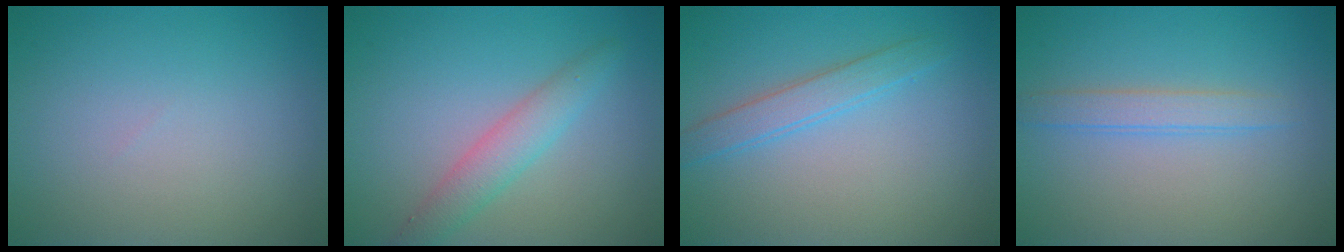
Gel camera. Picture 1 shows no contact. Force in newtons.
{"total": 3.0, "press": 3.0, "slide": 0.3}
{"total": 2.3, "press": 2.3, "slide": 0.0}
{"total": 1.9, "press": 1.9, "slide": 0.2}